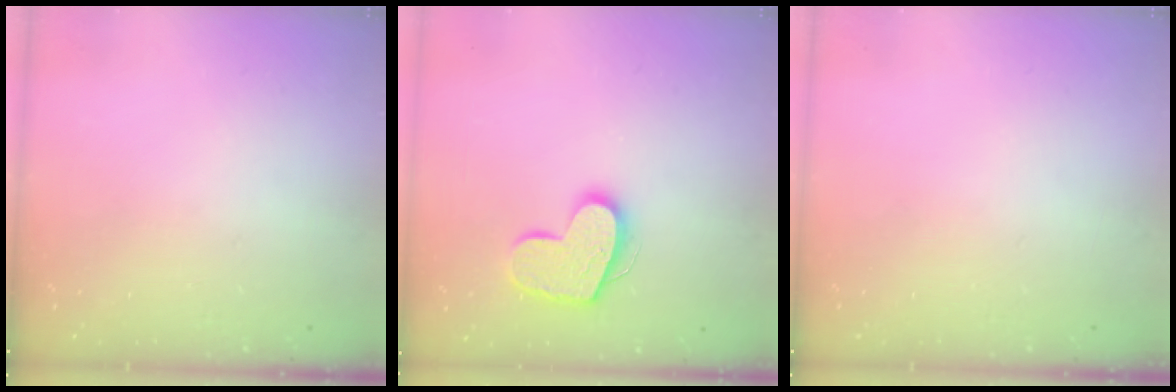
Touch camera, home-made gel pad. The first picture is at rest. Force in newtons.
{"total": 14.6, "press": 14.6, "slide": 1.1}
{"total": 0.0}